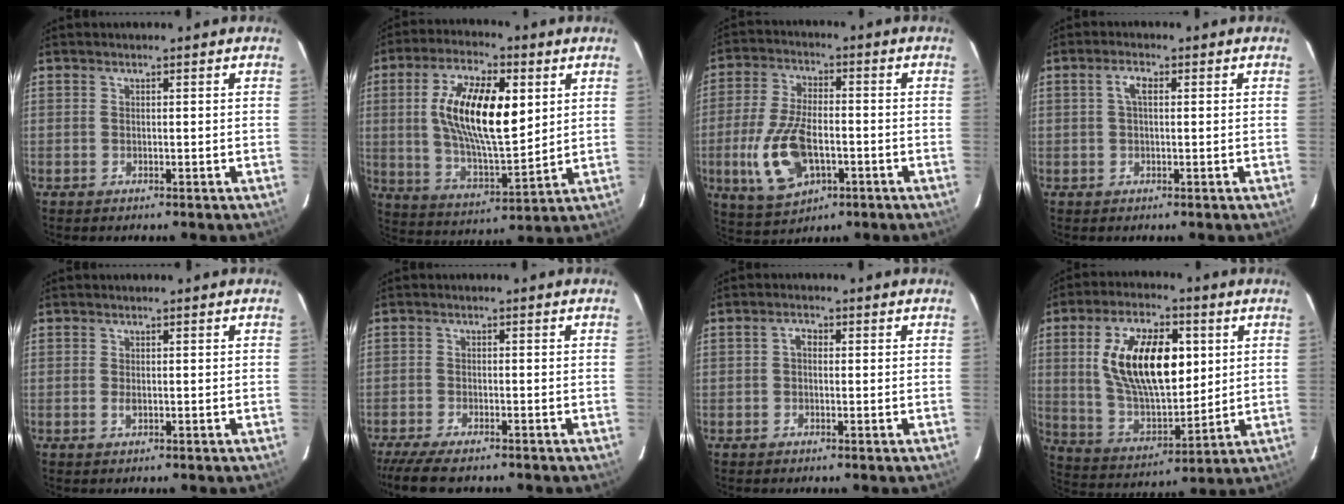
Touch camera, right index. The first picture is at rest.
{"total": 17.5, "force": [4.0, 6.8, 15.7], "torque": [-0.290, 0.005, 0.076]}
{"total": 13.4, "force": [-3.9, 6.7, 11.0], "torque": [-0.237, -0.007, -0.062]}
{"total": 2.4, "force": [0.5, 1.0, 2.2], "torque": [-0.045, 0.009, 0.008]}
{"total": 0.9, "force": [-0.1, 0.5, 0.7], "torque": [-0.012, 0.000, -0.002]}
{"total": 8.0, "force": [-6.7, 1.6, 4.0], "torque": [-0.101, -0.030, -0.121]}
{"total": 1.6, "force": [0.0, 1.1, 1.1], "torque": [-0.021, 0.009, -0.004]}
{"total": 19.4, "force": [4.6, 9.5, 16.3], "torque": [-0.302, 0.010, 0.095]}